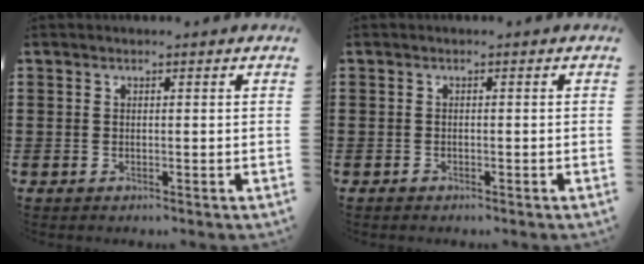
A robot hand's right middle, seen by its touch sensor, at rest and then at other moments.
{"total": 0.5, "force": [-0.4, 0.2, 0.2], "torque": [-0.005, -0.001, -0.009]}